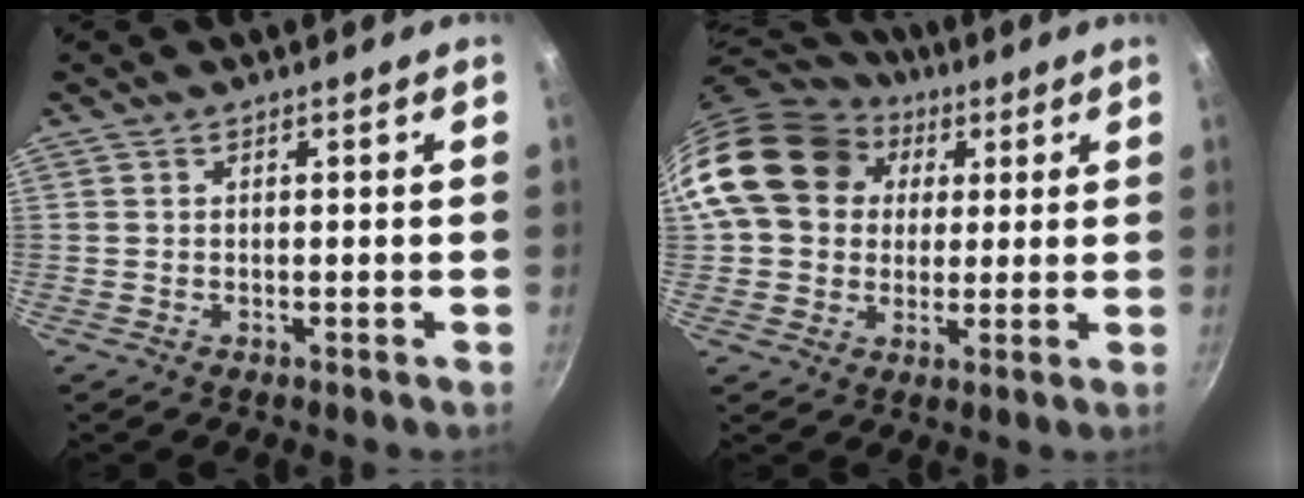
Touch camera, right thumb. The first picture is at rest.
{"total": 17.6, "force": [4.9, 14.4, 9.0], "torque": [-0.138, 0.020, 0.077]}